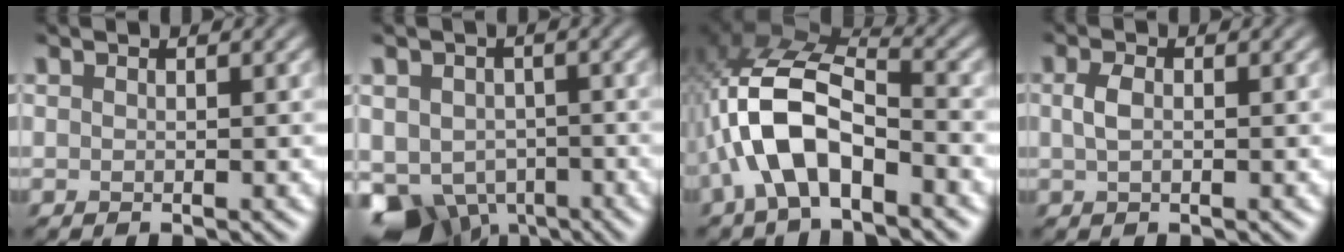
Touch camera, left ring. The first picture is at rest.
{"total": 7.1, "force": [-4.1, 4.9, 3.0], "torque": [-0.044, -0.017, -0.080]}
{"total": 8.4, "force": [-4.5, 3.4, 6.3], "torque": [-0.134, 0.012, -0.094]}
{"total": 1.4, "force": [-1.0, 0.6, 0.8], "torque": [-0.021, -0.005, -0.020]}